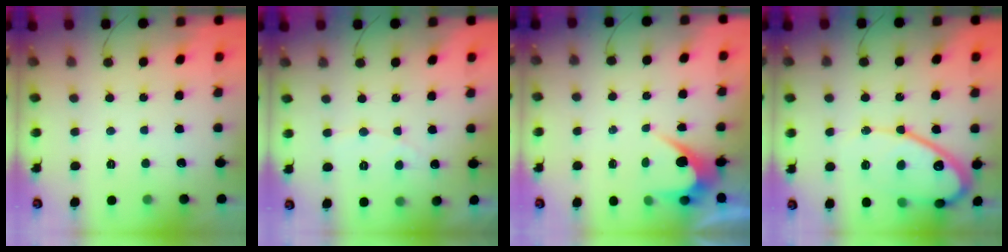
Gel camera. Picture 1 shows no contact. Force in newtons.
{"total": 3.8, "press": 3.8, "slide": 0.3}
{"total": 4.2, "press": 4.2, "slide": 0.2}
{"total": 14.6, "press": 14.5, "slide": 1.5}